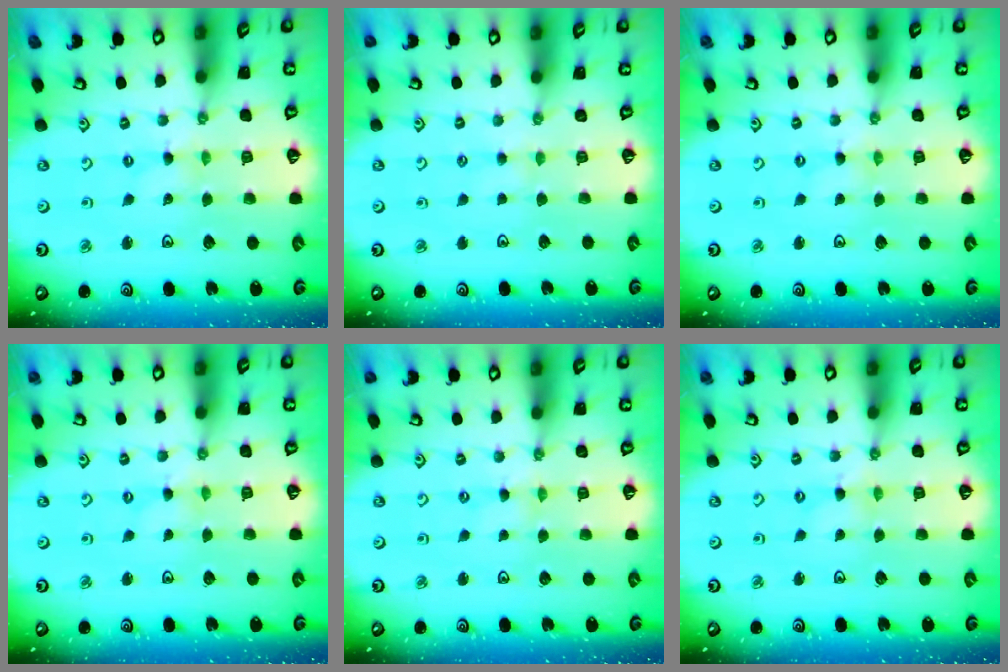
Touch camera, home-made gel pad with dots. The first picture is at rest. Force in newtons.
{"total": 1.5, "press": 1.5, "slide": 0.3}
{"total": 0.7, "press": 0.7, "slide": 0.1}
{"total": 0.0}
{"total": 0.0}
{"total": 0.8, "press": 0.7, "slide": 0.2}